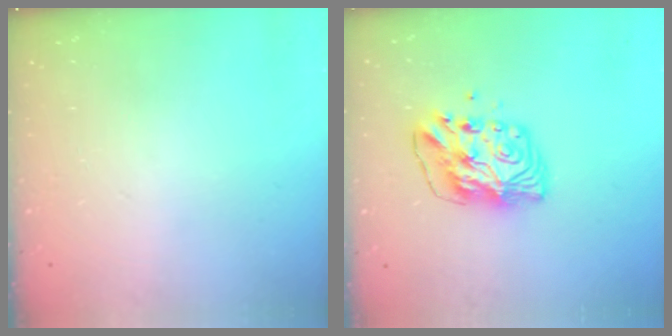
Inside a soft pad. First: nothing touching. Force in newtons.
{"total": 8.5, "press": 8.4, "slide": 1.3}